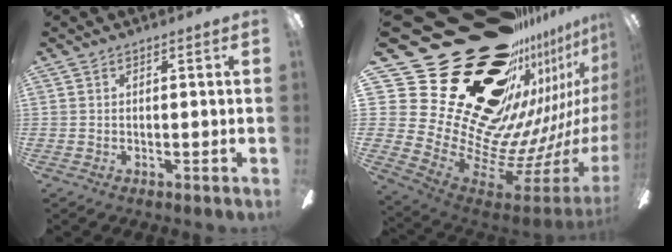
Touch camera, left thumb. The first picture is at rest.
{"total": 41.2, "force": [24.4, 21.1, 25.7], "torque": [-0.375, -0.244, 0.538]}